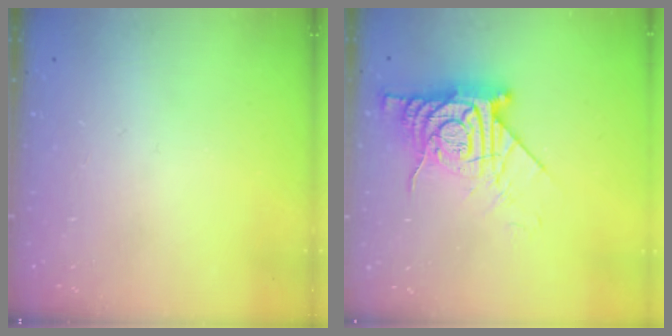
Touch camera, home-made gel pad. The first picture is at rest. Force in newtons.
{"total": 14.3, "press": 14.2, "slide": 1.6}